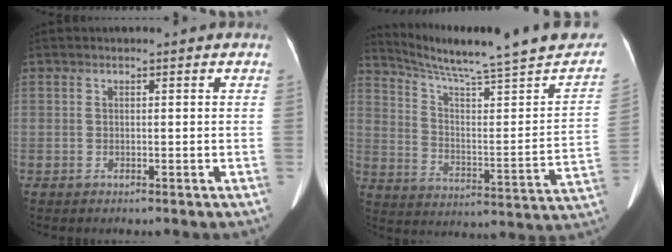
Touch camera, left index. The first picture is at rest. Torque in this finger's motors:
{"motor_torque": [-0.06, -1.04, 0.04, 0.06]}